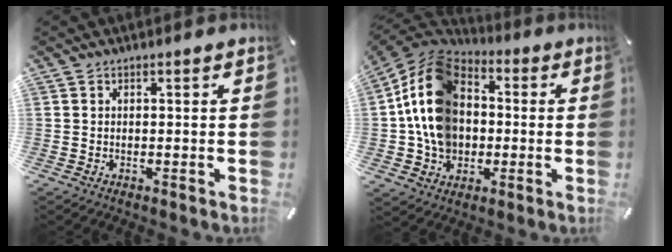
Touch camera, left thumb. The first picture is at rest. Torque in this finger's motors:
{"motor_torque": [2.66, 2.34, 2.28, -0.26, 0.78]}